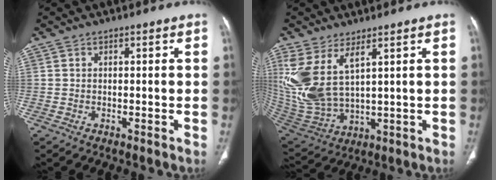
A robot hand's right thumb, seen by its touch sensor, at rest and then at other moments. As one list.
[{"total": 13.9, "force": [5.4, 6.3, 11.1], "torque": [-0.251, -0.024, 0.131]}]